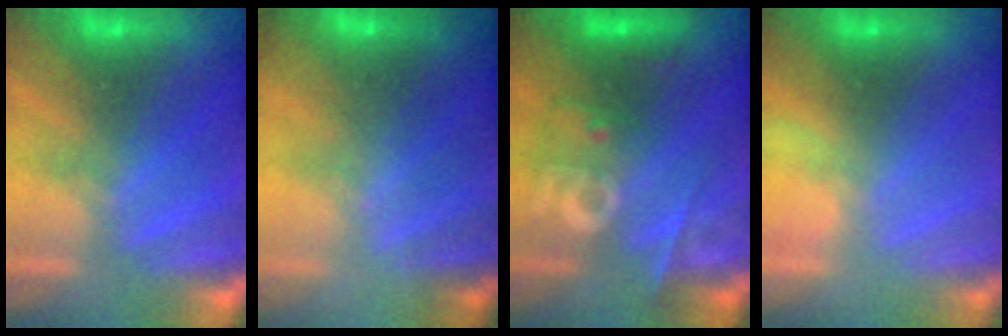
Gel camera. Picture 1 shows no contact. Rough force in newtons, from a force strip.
{"total": 1.8}
{"total": 2.5}
{"total": 2.9}